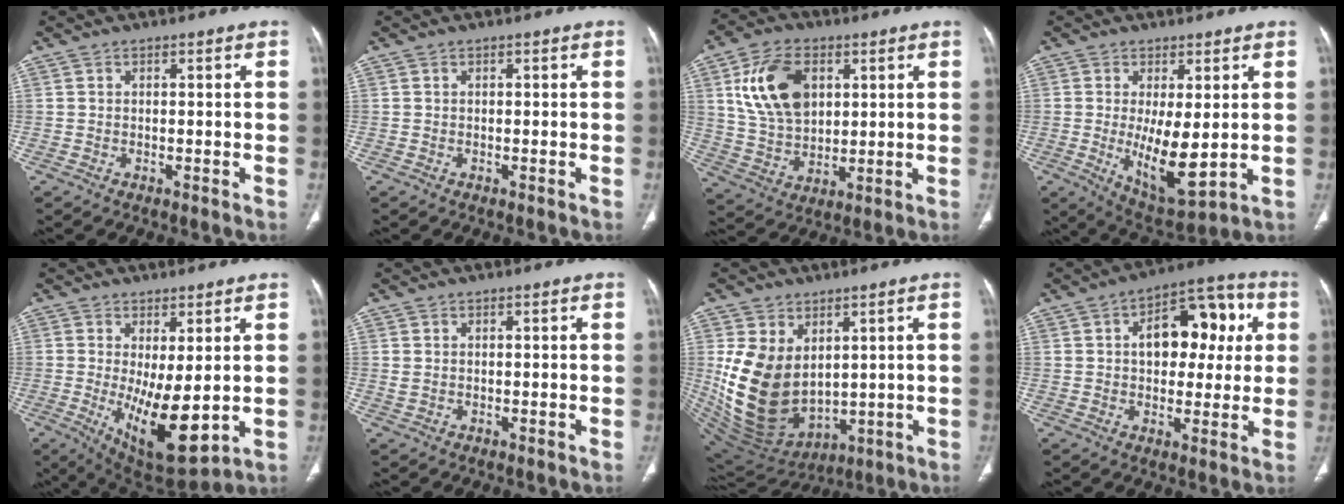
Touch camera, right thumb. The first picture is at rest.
{"total": 0.0}
{"total": 14.4, "force": [4.5, 9.5, 9.9], "torque": [-0.161, -0.010, 0.091]}
{"total": 10.7, "force": [-0.3, 4.0, 9.9], "torque": [-0.157, -0.031, 0.012]}
{"total": 12.5, "force": [-1.0, 4.9, 11.5], "torque": [-0.180, -0.032, 0.004]}
{"total": 1.0, "force": [0.3, 0.7, 0.6], "torque": [-0.013, 0.003, 0.010]}
{"total": 17.3, "force": [2.5, 12.0, 12.2], "torque": [-0.211, -0.027, 0.085]}
{"total": 15.4, "force": [3.2, 9.3, 11.9], "torque": [-0.118, 0.024, 0.041]}